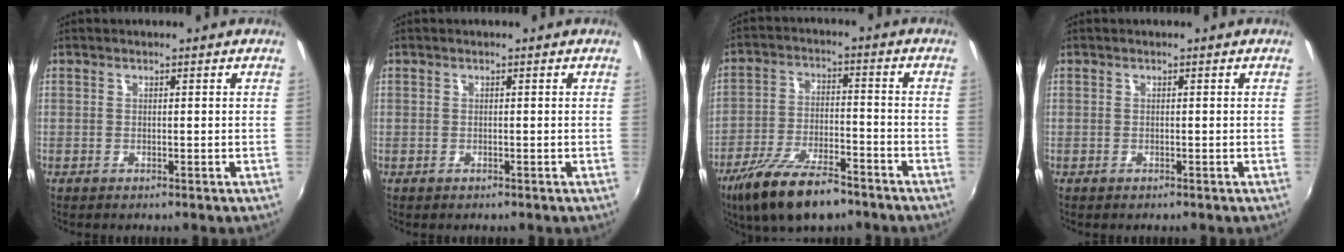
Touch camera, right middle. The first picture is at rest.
{"total": 0.6, "force": [-0.3, 0.5, 0.0], "torque": [0.002, -0.003, -0.006]}
{"total": 14.8, "force": [-10.7, 5.0, 8.9], "torque": [-0.191, -0.030, -0.190]}
{"total": 0.0}